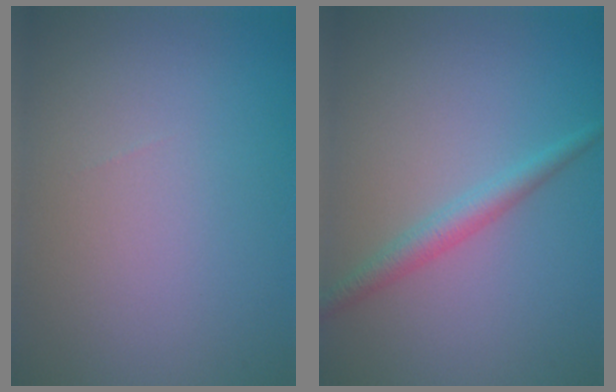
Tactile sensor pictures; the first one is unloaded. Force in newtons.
{"total": 2.1, "press": 2.1, "slide": 0.1}